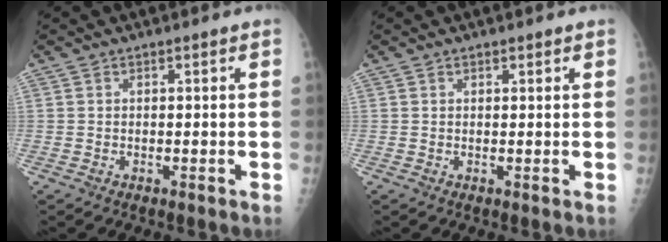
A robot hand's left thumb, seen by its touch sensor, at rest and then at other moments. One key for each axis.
{"total": 0.9, "fx": 0.6, "fy": 0.5, "fz": 0.2, "tx": 0.006, "ty": -0.004, "tz": 0.006}